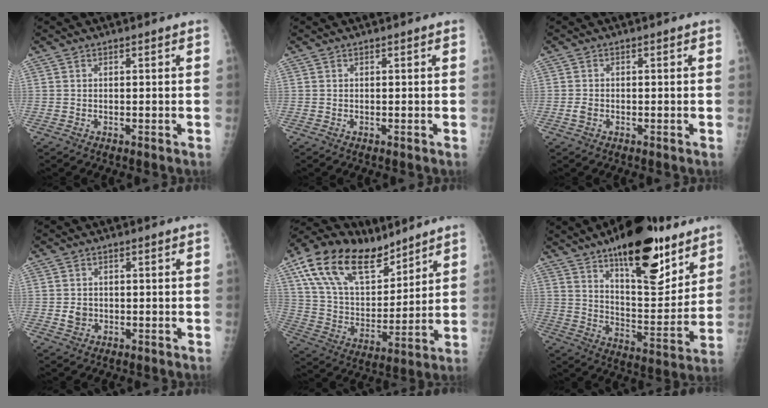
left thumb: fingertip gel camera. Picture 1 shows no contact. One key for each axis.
{"total": 0.0}
{"total": 1.5, "fx": -0.5, "fy": 1.1, "fz": 0.9, "tx": -0.016, "ty": 0.001, "tz": -0.010}
{"total": 2.5, "fx": -0.3, "fy": 2.2, "fz": 1.1, "tx": -0.007, "ty": 0.003, "tz": -0.002}
{"total": 21.4, "fx": 14.0, "fy": 10.7, "fz": 12.2, "tx": -0.187, "ty": -0.037, "tz": 0.260}
{"total": 22.0, "fx": 14.1, "fy": 8.4, "fz": 14.7, "tx": -0.165, "ty": -0.077, "tz": 0.218}